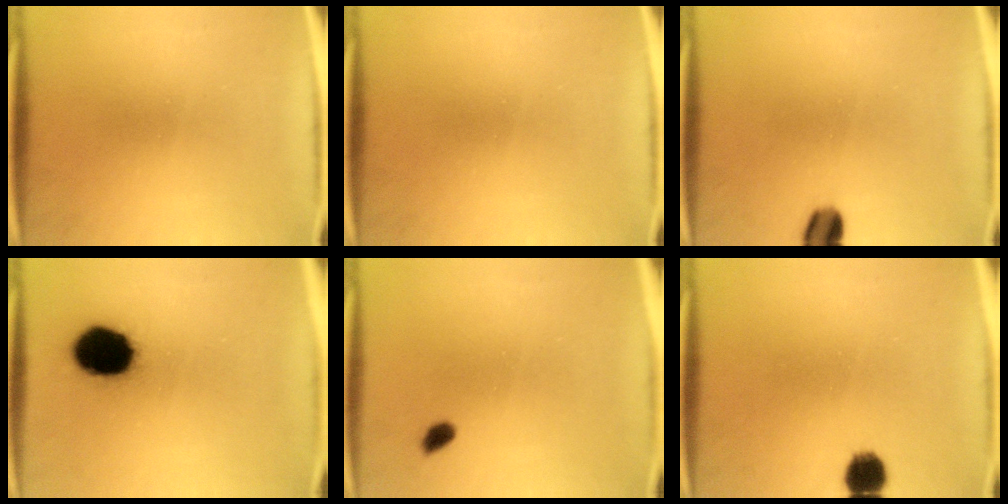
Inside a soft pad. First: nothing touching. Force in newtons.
{"total": 0.0}
{"total": 4.5}
{"total": 15.8}
{"total": 1.5}
{"total": 5.0}